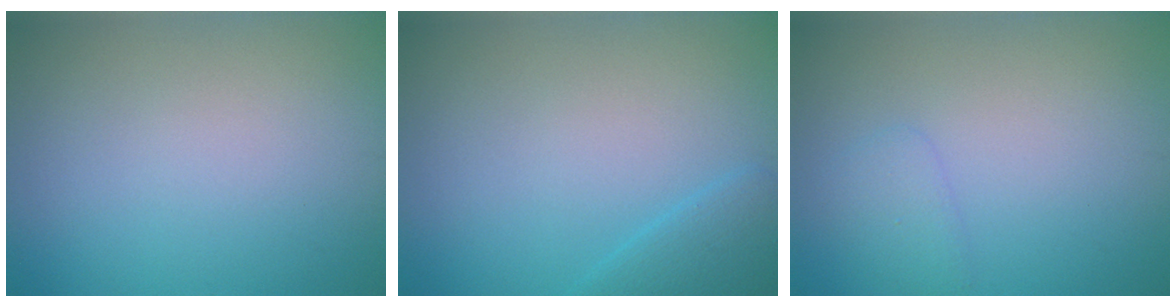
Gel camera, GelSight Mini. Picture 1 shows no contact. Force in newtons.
{"total": 2.2, "press": 2.2, "slide": 0.1}
{"total": 1.3, "press": 1.3, "slide": 0.0}